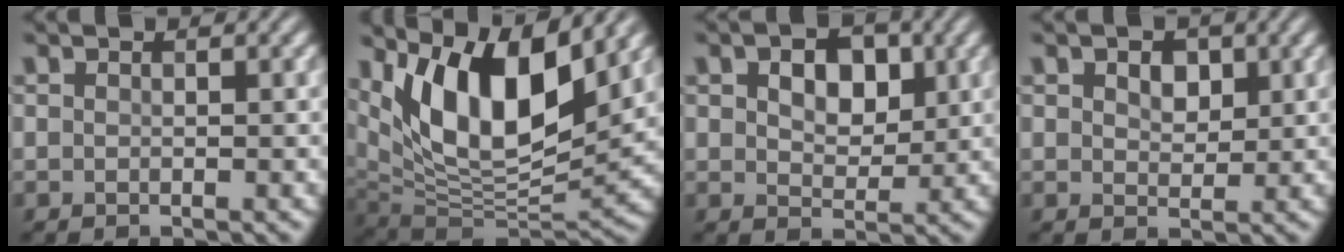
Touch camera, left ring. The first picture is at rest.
{"total": 11.9, "force": [5.5, 4.9, 9.3], "torque": [-0.157, -0.009, 0.106]}
{"total": 5.1, "force": [1.7, 3.2, 3.5], "torque": [-0.051, 0.005, 0.015]}
{"total": 2.3, "force": [0.9, 1.5, 1.4], "torque": [-0.026, 0.000, 0.015]}